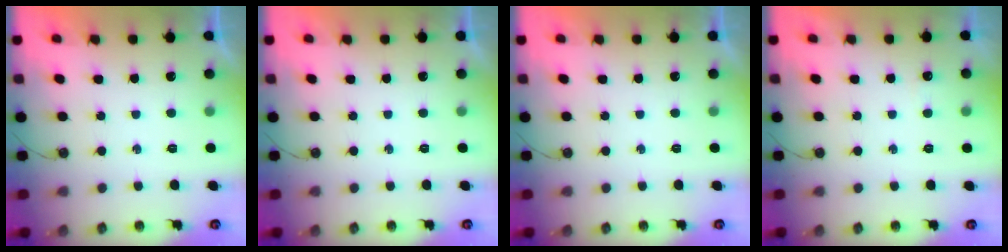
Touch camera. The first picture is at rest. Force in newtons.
{"total": 0.0}
{"total": 0.0}
{"total": 2.2, "press": 2.2, "slide": 0.5}